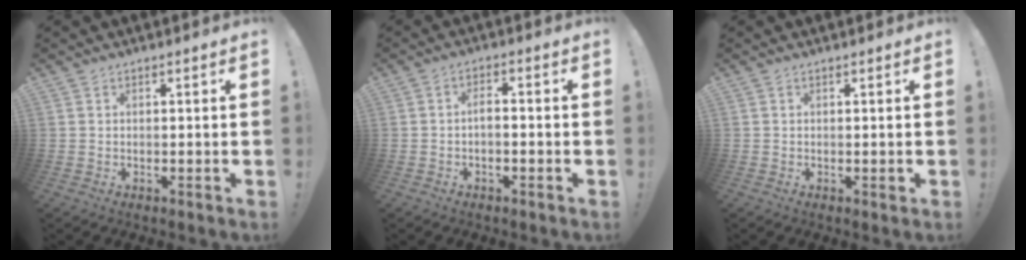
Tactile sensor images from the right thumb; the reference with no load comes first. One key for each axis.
{"total": 2.4, "fx": -1.1, "fy": 0.8, "fz": 2.0, "tx": -0.040, "ty": 0.006, "tz": -0.019}
{"total": 0.6, "fx": 0.1, "fy": 0.4, "fz": 0.4, "tx": 0.003, "ty": -0.003, "tz": 0.001}